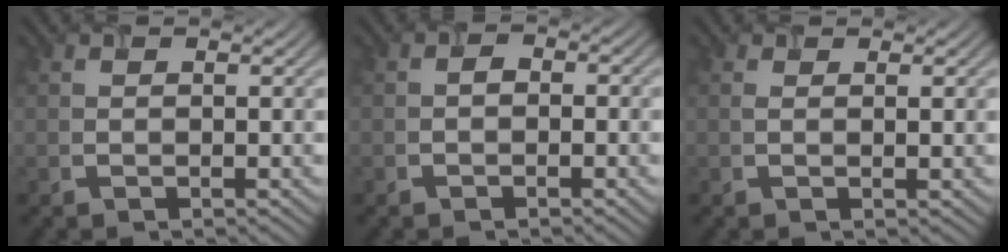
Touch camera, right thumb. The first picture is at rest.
{"total": 1.1, "force": [-0.9, 0.6, 0.1], "torque": [-0.004, 0.000, -0.012]}
{"total": 0.6, "force": [0.3, 0.1, 0.5], "torque": [-0.012, 0.001, 0.010]}